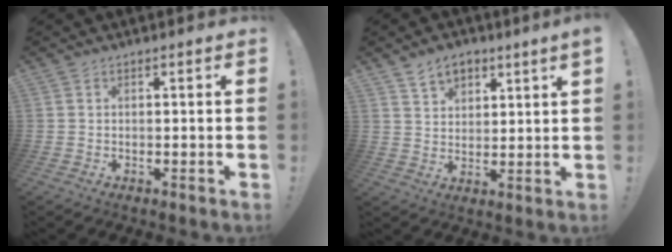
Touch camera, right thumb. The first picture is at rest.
{"total": 6.1, "force": [4.7, 2.5, 2.8], "torque": [-0.049, -0.020, 0.087]}